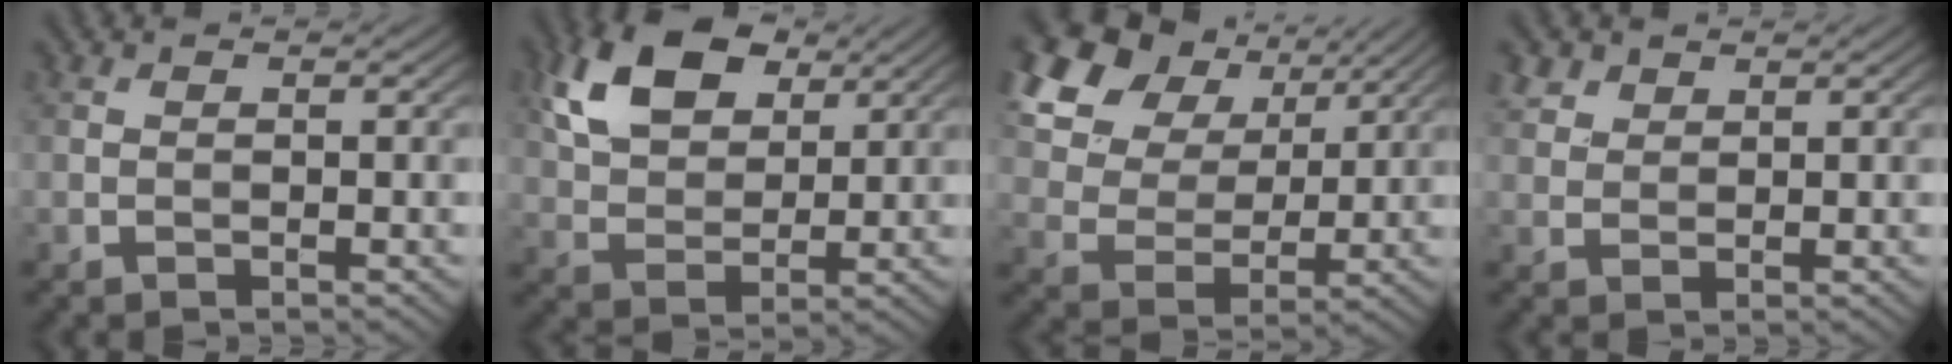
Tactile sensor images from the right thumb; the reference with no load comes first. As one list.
[{"total": 11.0, "force": [5.3, 6.7, 7.0], "torque": [-0.167, 0.014, 0.101]}, {"total": 16.6, "force": [8.6, 11.2, 8.7], "torque": [-0.246, 0.032, 0.192]}, {"total": 2.6, "force": [1.8, 1.7, 0.8], "torque": [-0.023, 0.002, 0.042]}]